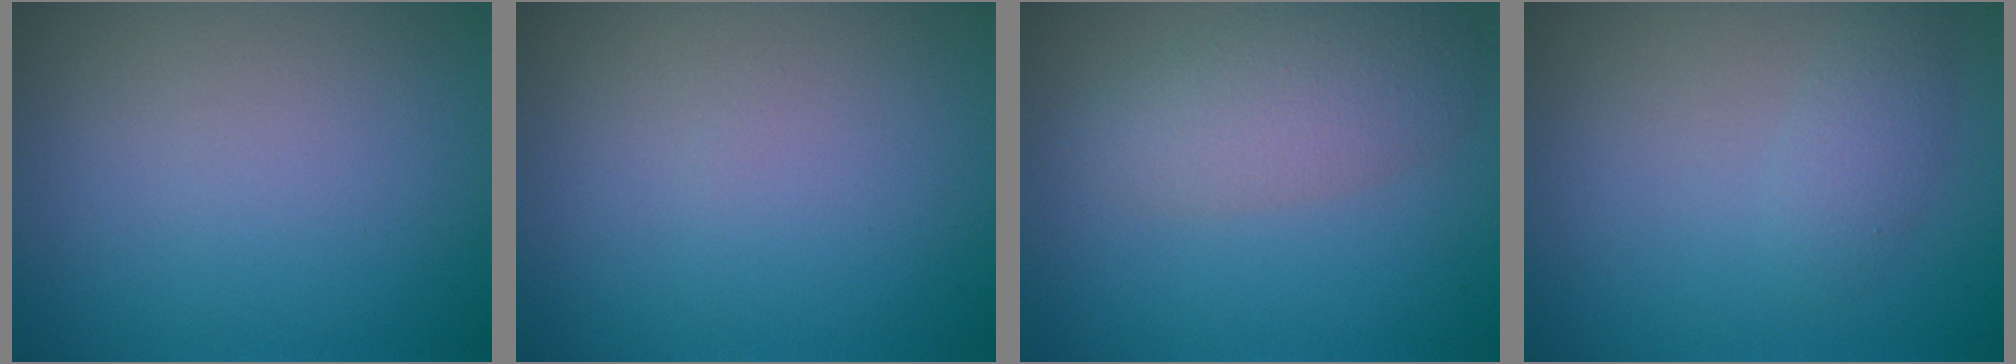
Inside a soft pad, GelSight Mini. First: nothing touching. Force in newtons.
{"total": 0.0}
{"total": 3.9, "press": 3.9, "slide": 0.1}
{"total": 1.6, "press": 1.6, "slide": 0.0}